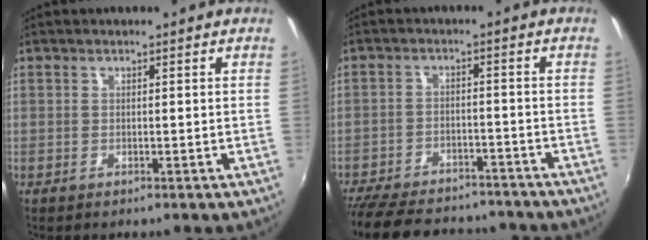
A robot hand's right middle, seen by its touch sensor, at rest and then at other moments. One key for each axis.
{"total": 19.3, "fx": -16.3, "fy": 6.8, "fz": 7.7, "tx": -0.178, "ty": -0.005, "tz": -0.232}